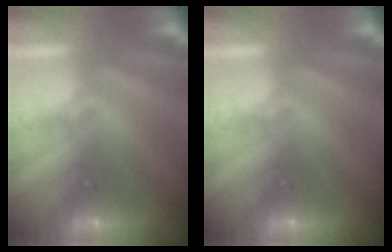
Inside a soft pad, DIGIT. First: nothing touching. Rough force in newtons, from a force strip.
{"total": 0.0}